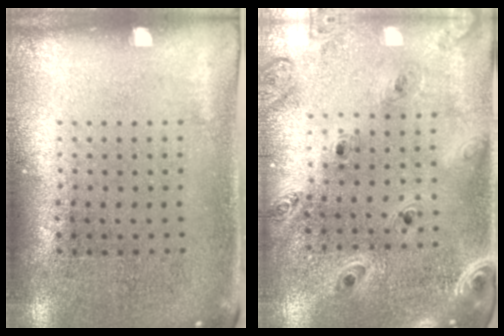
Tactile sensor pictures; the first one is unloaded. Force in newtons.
{"total": 1.3, "press": 1.3, "slide": 0.2}